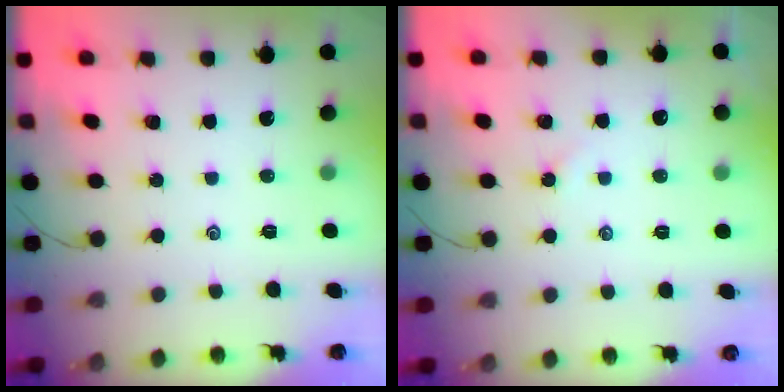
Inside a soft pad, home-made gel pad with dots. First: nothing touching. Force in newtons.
{"total": 1.7, "press": 1.6, "slide": 0.4}